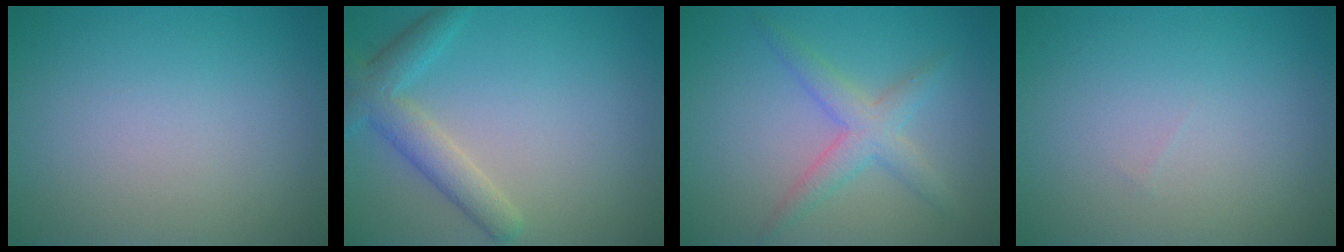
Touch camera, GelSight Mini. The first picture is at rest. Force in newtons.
{"total": 3.7, "press": 3.7, "slide": 0.1}
{"total": 2.4, "press": 2.4, "slide": 0.1}
{"total": 0.0}